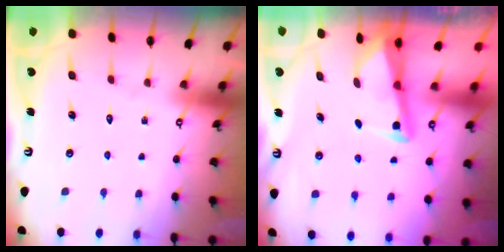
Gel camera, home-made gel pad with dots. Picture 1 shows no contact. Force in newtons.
{"total": 3.0, "press": 2.9, "slide": 0.4}